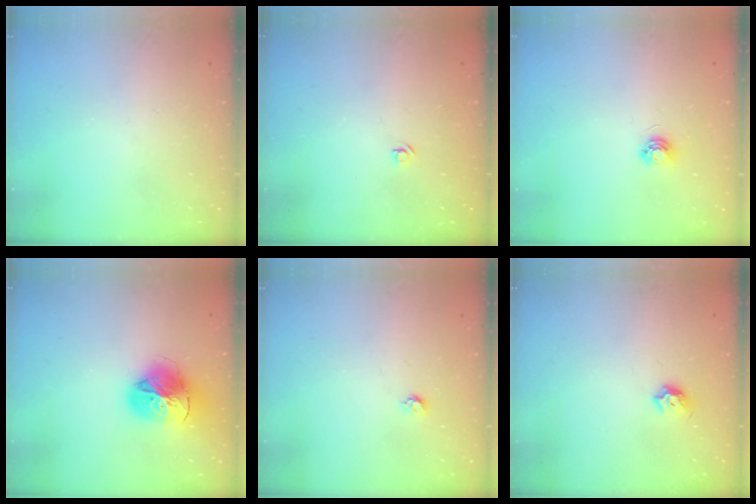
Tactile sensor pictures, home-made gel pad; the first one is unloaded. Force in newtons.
{"total": 3.5, "press": 3.4, "slide": 0.5}
{"total": 4.7, "press": 4.7, "slide": 0.5}
{"total": 17.1, "press": 17.0, "slide": 1.9}
{"total": 3.4, "press": 3.4, "slide": 0.2}
{"total": 4.9, "press": 4.8, "slide": 0.8}